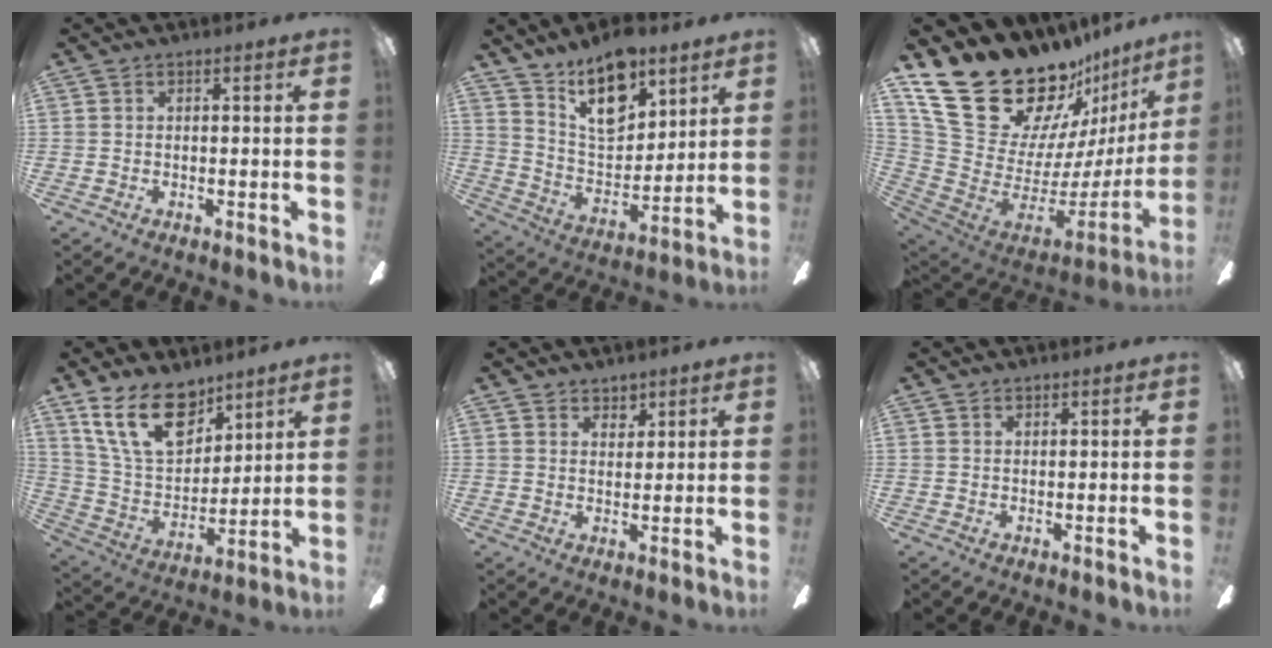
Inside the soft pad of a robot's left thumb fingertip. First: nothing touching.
{"total": 17.0, "force": [11.4, 8.6, 9.3], "torque": [-0.142, -0.064, 0.203]}
{"total": 29.8, "force": [20.2, 14.4, 16.4], "torque": [-0.259, -0.151, 0.409]}
{"total": 18.9, "force": [11.8, 10.3, 10.6], "torque": [-0.208, -0.049, 0.216]}
{"total": 3.6, "force": [3.1, 1.9, 0.1], "torque": [0.005, -0.015, 0.055]}
{"total": 1.0, "force": [0.9, 0.4, 0.0], "torque": [0.000, -0.001, 0.019]}